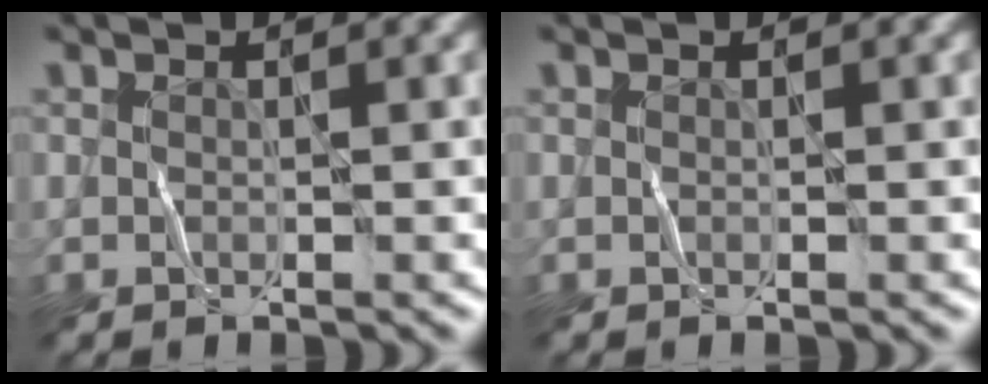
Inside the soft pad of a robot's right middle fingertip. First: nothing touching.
{"total": 0.0}